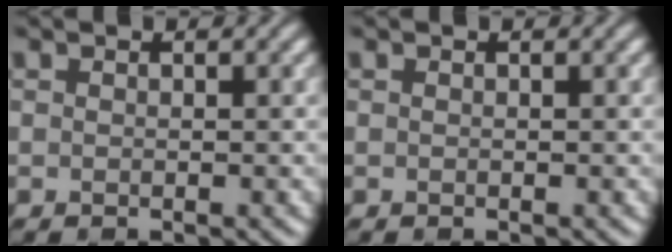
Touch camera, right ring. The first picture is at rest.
{"total": 0.0}